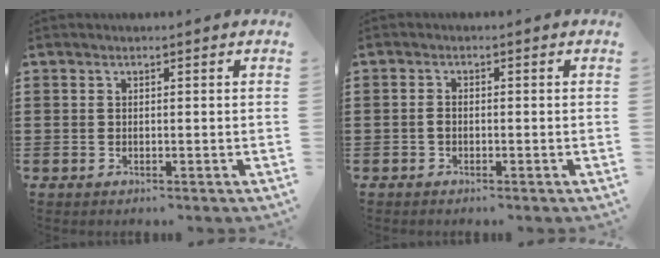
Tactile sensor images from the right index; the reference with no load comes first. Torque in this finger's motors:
{"motor_torque": [0.52, 0.91, 0.10, 0.00]}